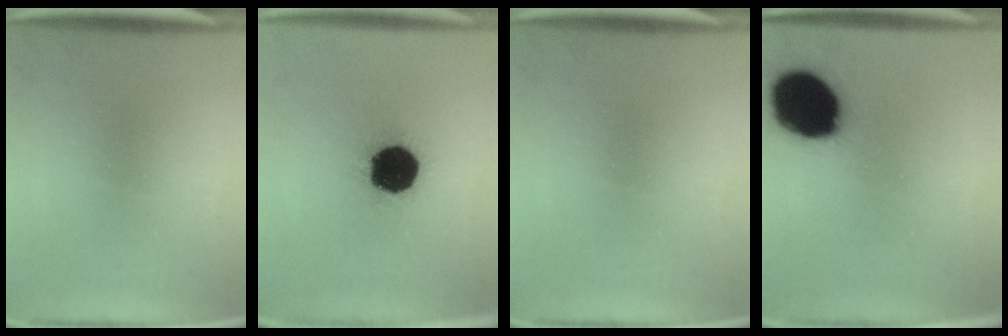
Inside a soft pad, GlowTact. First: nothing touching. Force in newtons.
{"total": 18.2}
{"total": 0.0}
{"total": 19.2}